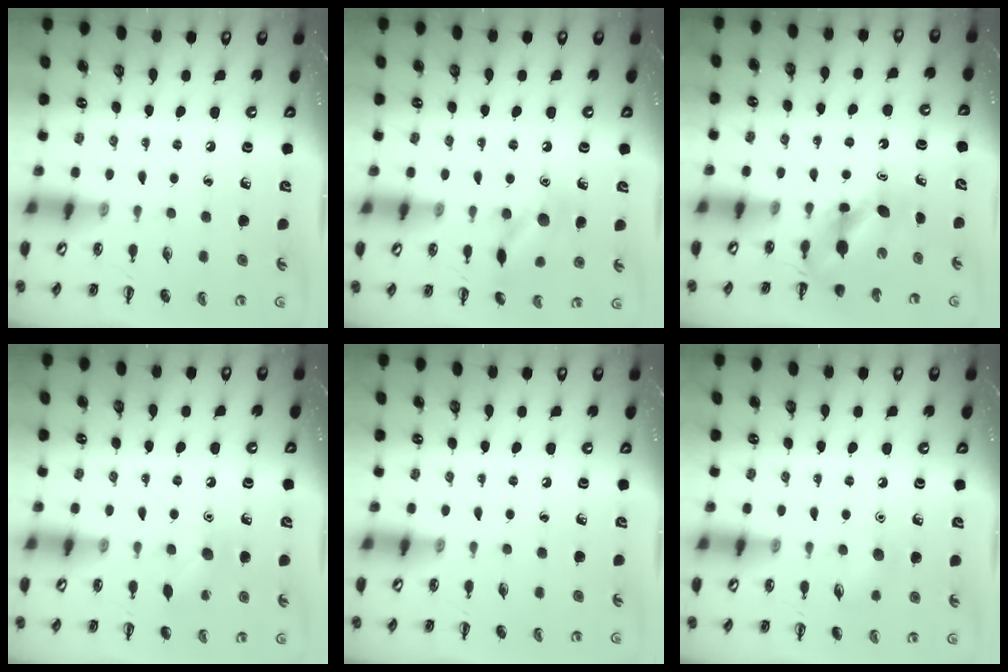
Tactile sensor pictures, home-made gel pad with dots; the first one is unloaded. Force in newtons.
{"total": 10.9, "press": 10.9, "slide": 0.5}
{"total": 4.9, "press": 4.9, "slide": 0.5}
{"total": 8.1, "press": 7.9, "slide": 1.7}
{"total": 0.0}
{"total": 6.4, "press": 6.2, "slide": 1.7}